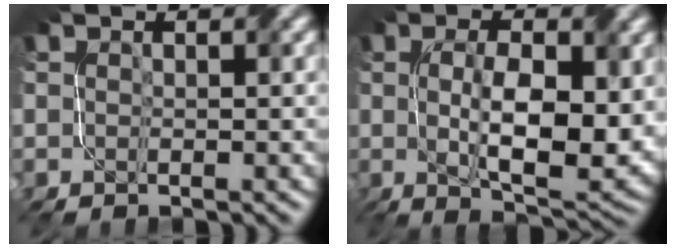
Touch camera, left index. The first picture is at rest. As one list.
[{"total": 9.2, "force": [-0.2, 3.6, 8.5], "torque": [-0.136, -0.009, 0.005]}]